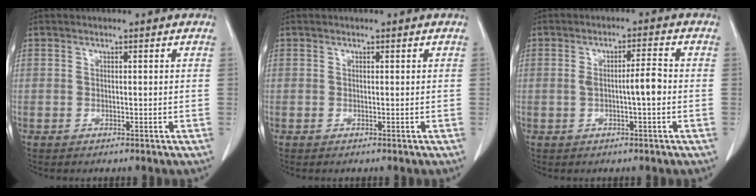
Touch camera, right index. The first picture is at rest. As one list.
[{"total": 0.0}, {"total": 4.2, "force": [-0.5, 0.3, 4.2], "torque": [-0.071, 0.007, -0.006]}]